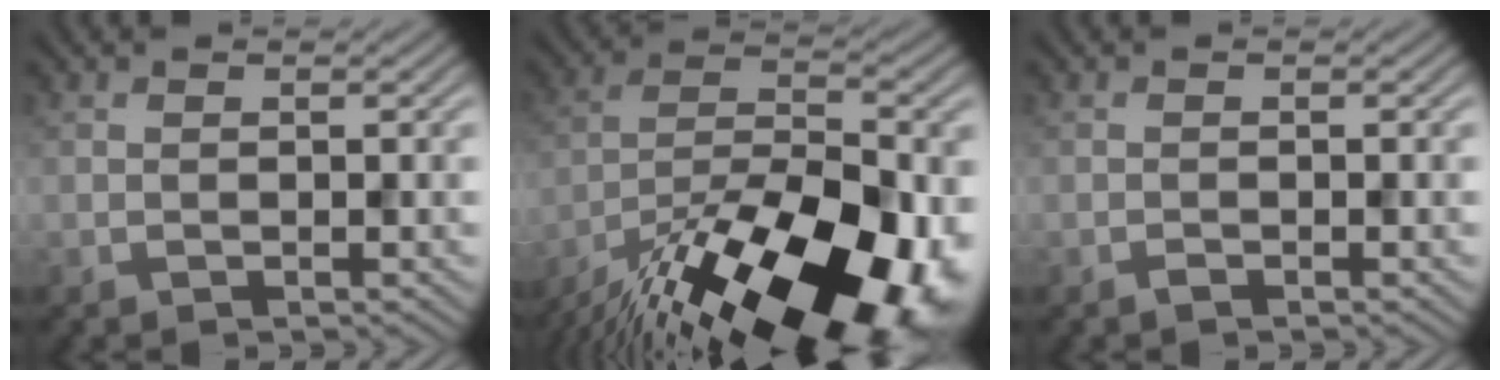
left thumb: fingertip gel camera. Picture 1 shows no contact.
{"total": 20.5, "force": [-13.2, 7.5, 13.7], "torque": [-0.230, -0.039, -0.213]}
{"total": 0.6, "force": [-0.6, 0.0, 0.3], "torque": [-0.006, 0.002, -0.010]}